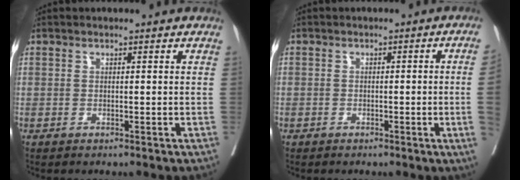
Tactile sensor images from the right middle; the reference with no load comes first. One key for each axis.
{"total": 4.0, "fx": -0.7, "fy": -0.8, "fz": 3.8, "tx": -0.051, "ty": 0.001, "tz": -0.009}